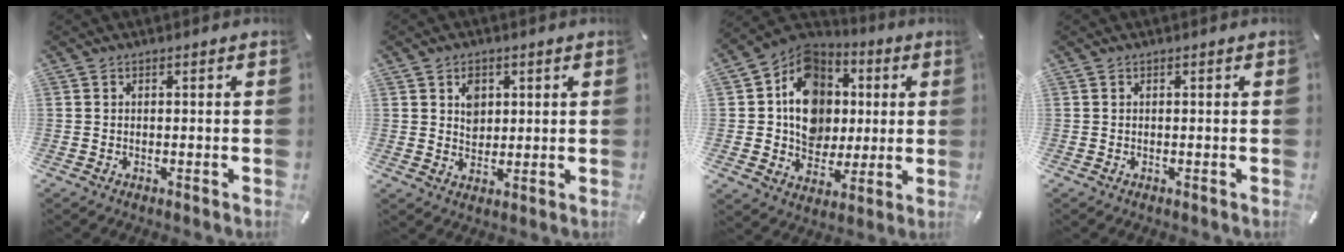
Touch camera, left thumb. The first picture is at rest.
{"total": 4.6, "force": [1.4, 3.9, 2.0], "torque": [-0.016, -0.005, 0.020]}
{"total": 14.1, "force": [1.3, 12.5, 6.3], "torque": [-0.110, -0.013, 0.028]}
{"total": 0.0}